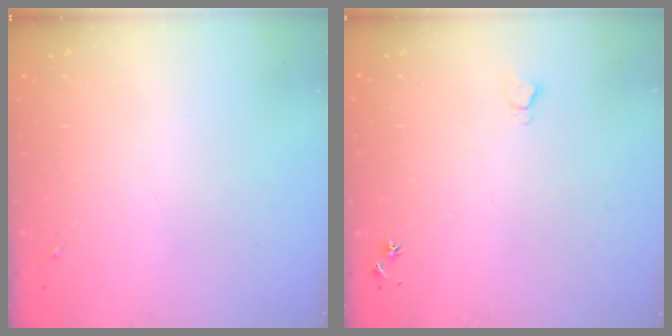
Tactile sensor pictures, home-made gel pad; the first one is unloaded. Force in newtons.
{"total": 3.9, "press": 3.9, "slide": 0.4}